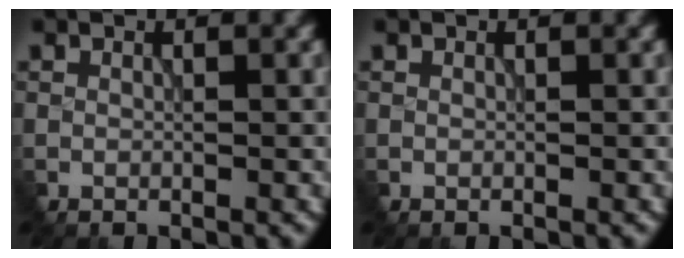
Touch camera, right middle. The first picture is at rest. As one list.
[{"total": 0.0}]